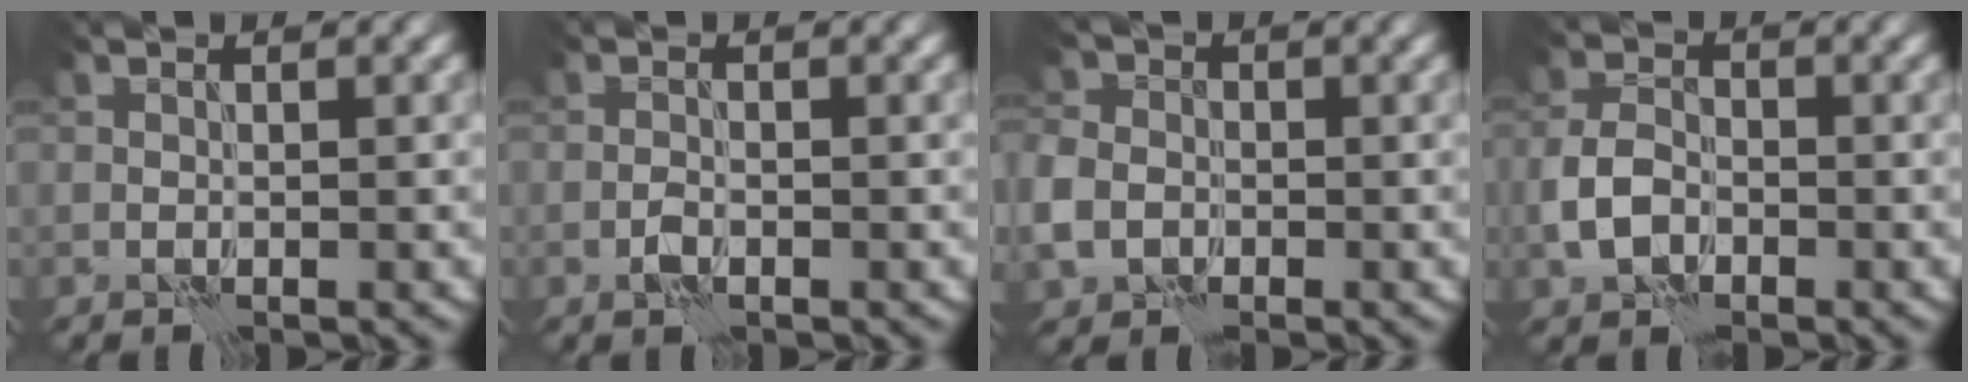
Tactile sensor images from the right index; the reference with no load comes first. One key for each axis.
{"total": 1.1, "fx": -0.6, "fy": 0.6, "fz": 0.8, "tx": -0.017, "ty": 0.003, "tz": -0.015}
{"total": 4.6, "fx": -1.4, "fy": 3.8, "fz": 2.1, "tx": -0.052, "ty": -0.013, "tz": -0.035}
{"total": 3.2, "fx": -1.2, "fy": 2.3, "fz": 1.9, "tx": -0.045, "ty": 0.003, "tz": -0.030}